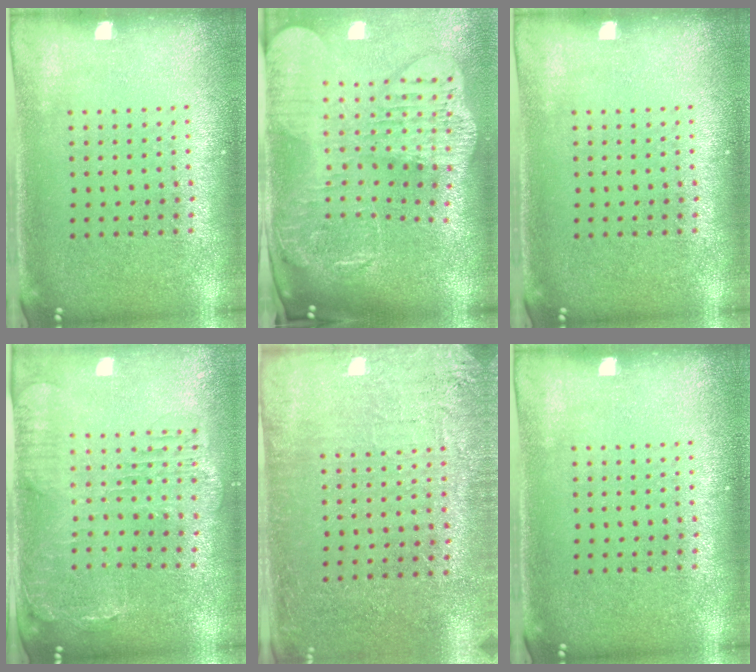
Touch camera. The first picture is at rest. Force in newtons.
{"total": 4.0, "press": 3.1, "slide": 2.6}
{"total": 0.0}
{"total": 1.5, "press": 1.4, "slide": 0.4}
{"total": 2.8, "press": 2.7, "slide": 0.6}
{"total": 0.0}